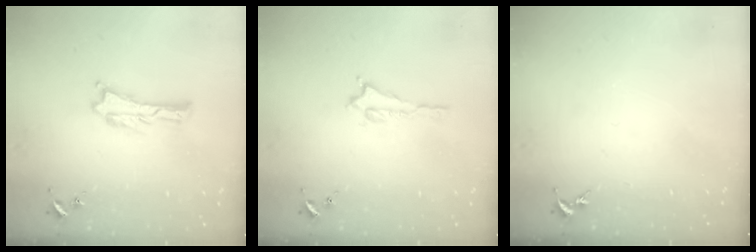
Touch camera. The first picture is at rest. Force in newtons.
{"total": 0.6, "press": 0.5, "slide": 0.2}
{"total": 0.0}